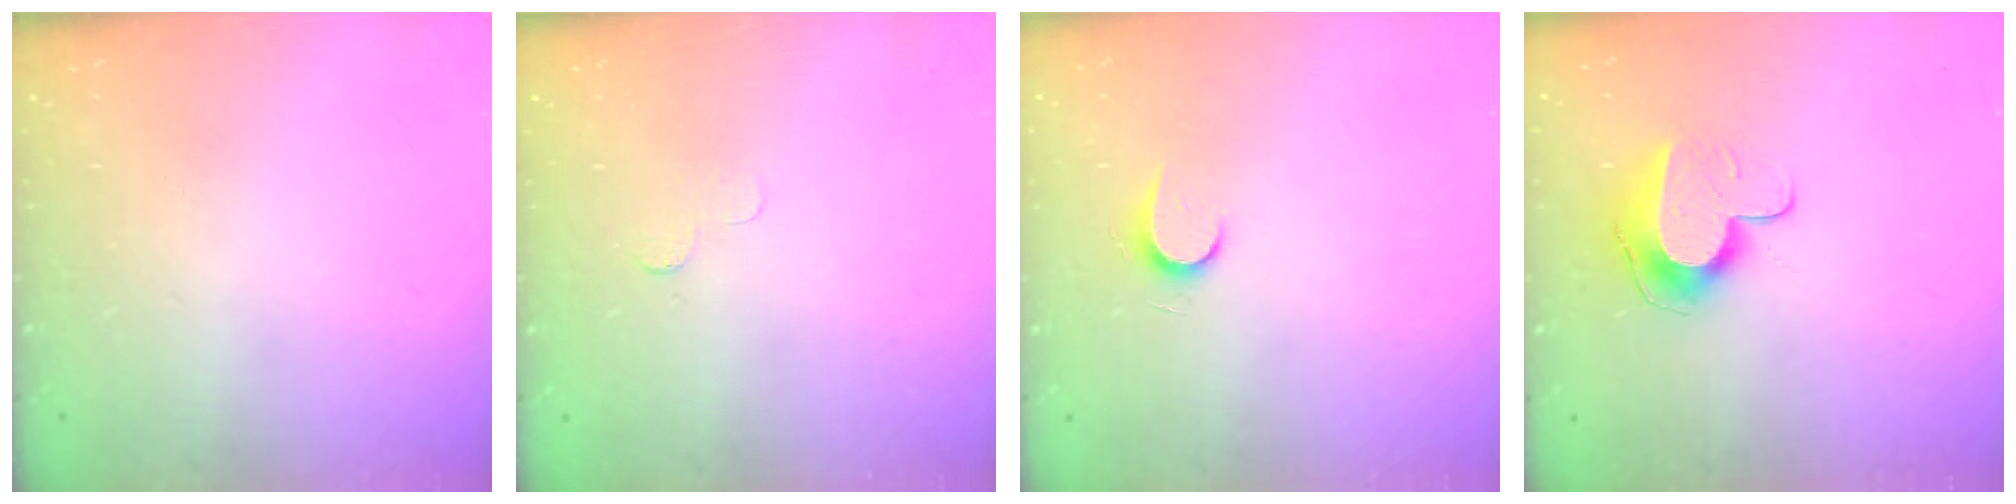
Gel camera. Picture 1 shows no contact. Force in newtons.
{"total": 2.1, "press": 2.1, "slide": 0.2}
{"total": 5.9, "press": 5.9, "slide": 0.6}
{"total": 10.6, "press": 10.6, "slide": 0.5}